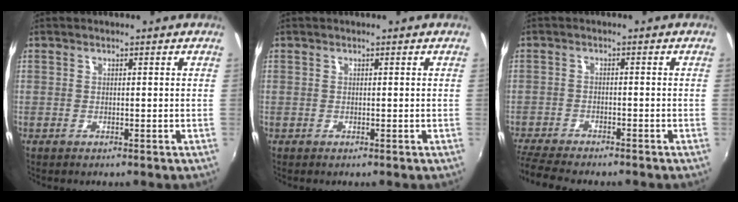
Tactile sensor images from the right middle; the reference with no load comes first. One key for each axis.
{"total": 0.0}
{"total": 8.9, "fx": -8.0, "fy": 1.4, "fz": 3.8, "tx": -0.103, "ty": -0.029, "tz": -0.136}